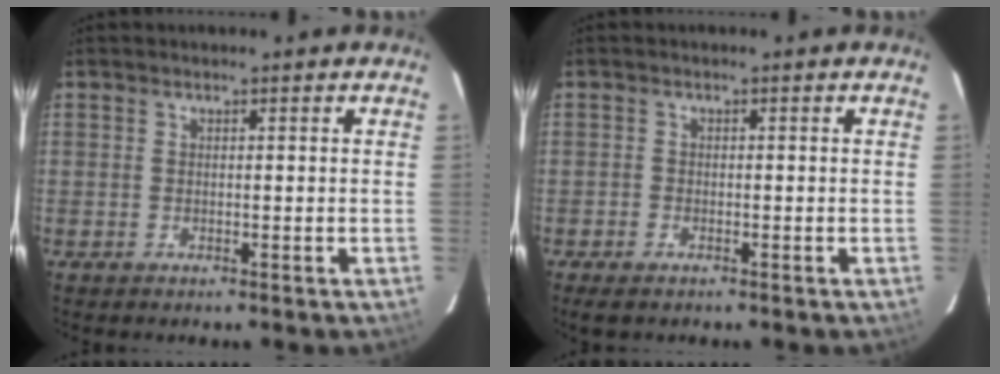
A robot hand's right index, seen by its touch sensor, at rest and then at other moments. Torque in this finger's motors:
{"motor_torque": [0.30, -0.01, 0.00, 0.01]}